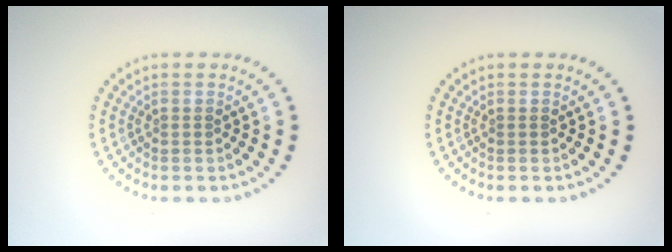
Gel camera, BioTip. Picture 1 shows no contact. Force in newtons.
{"total": 0.0}